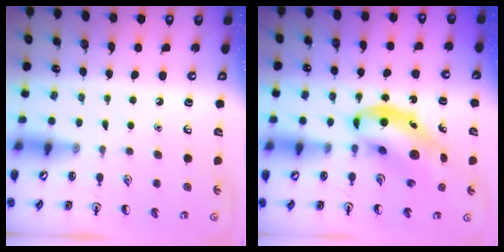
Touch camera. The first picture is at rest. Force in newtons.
{"total": 10.6, "press": 10.2, "slide": 2.9}